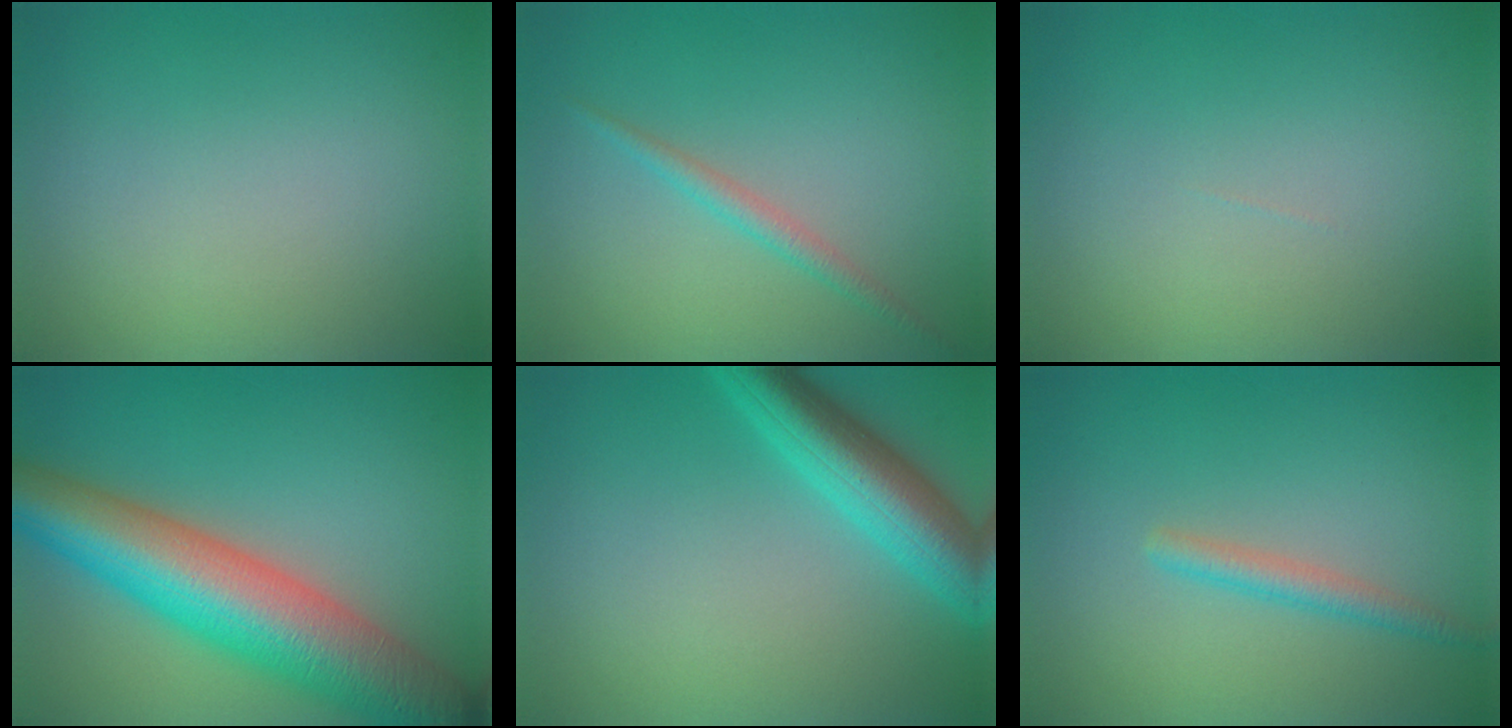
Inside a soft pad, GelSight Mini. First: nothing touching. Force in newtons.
{"total": 1.5, "press": 1.5, "slide": 0.1}
{"total": 0.0}
{"total": 11.7, "press": 11.7, "slide": 0.4}
{"total": 6.0, "press": 6.0, "slide": 0.3}
{"total": 1.8, "press": 1.8, "slide": 0.1}